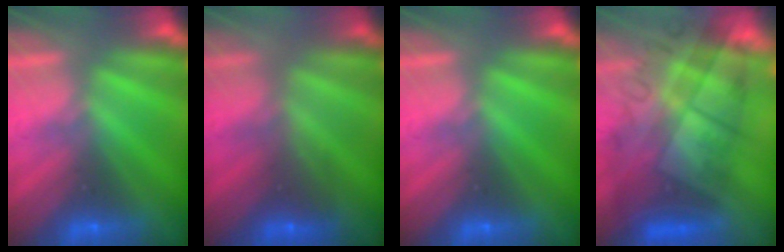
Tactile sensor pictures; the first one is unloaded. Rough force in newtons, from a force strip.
{"total": 2.1}
{"total": 0.0}
{"total": 14.6}